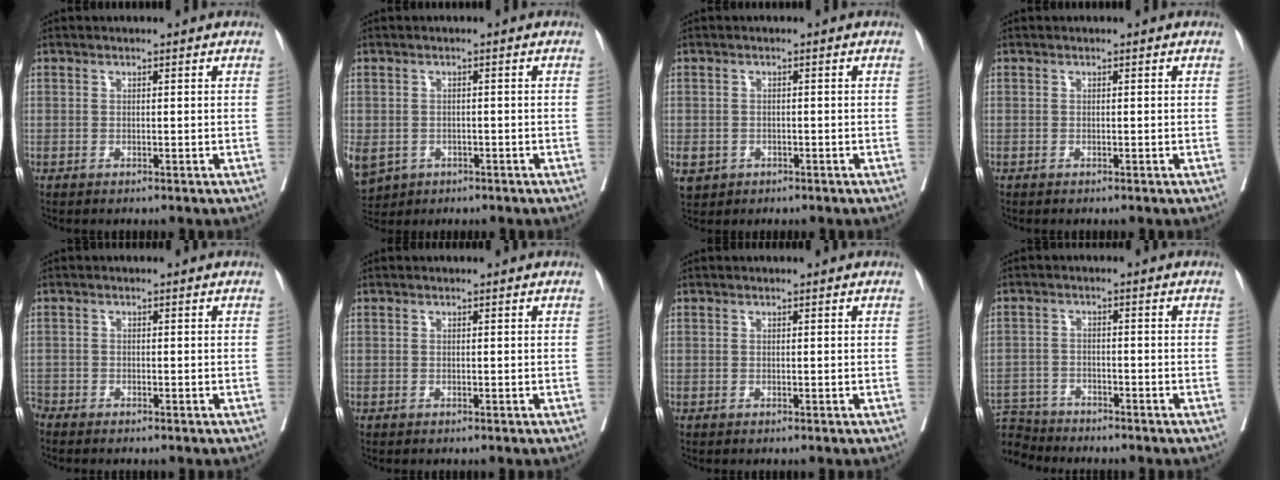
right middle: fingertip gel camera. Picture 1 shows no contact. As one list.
[{"total": 12.0, "force": [-5.0, 9.8, 4.8], "torque": [-0.154, -0.005, -0.060]}, {"total": 6.1, "force": [-2.6, 5.2, 1.8], "torque": [-0.053, -0.001, -0.032]}, {"total": 0.0}, {"total": 1.5, "force": [-1.5, 0.3, -0.1], "torque": [0.001, -0.003, -0.027]}, {"total": 0.0}, {"total": 0.0}, {"total": 7.5, "force": [-7.3, 1.8, 0.3], "torque": [-0.018, 0.005, -0.133]}]